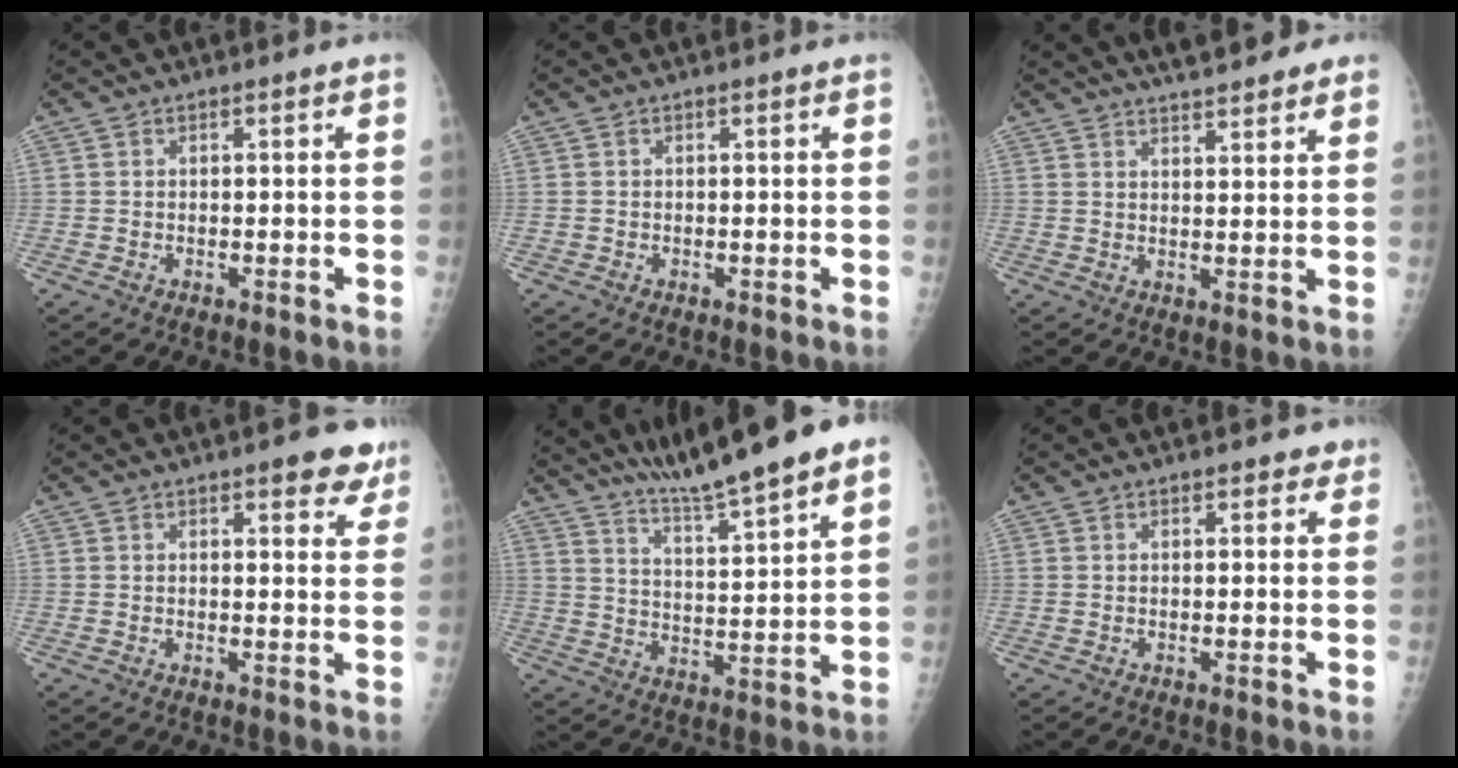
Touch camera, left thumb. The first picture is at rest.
{"total": 0.0}
{"total": 10.5, "force": [8.7, 2.7, 5.2], "torque": [-0.052, -0.019, 0.112]}
{"total": 6.3, "force": [4.2, 2.4, 4.1], "torque": [-0.019, -0.017, 0.046]}
{"total": 15.2, "force": [12.2, 0.7, 9.1], "torque": [-0.132, -0.057, 0.199]}
{"total": 2.3, "force": [1.7, 1.2, 1.0], "torque": [0.009, -0.004, 0.014]}